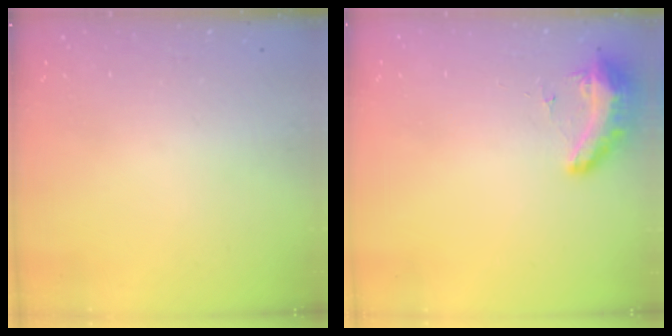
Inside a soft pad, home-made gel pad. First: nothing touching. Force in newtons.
{"total": 16.9, "press": 11.4, "slide": 12.5}